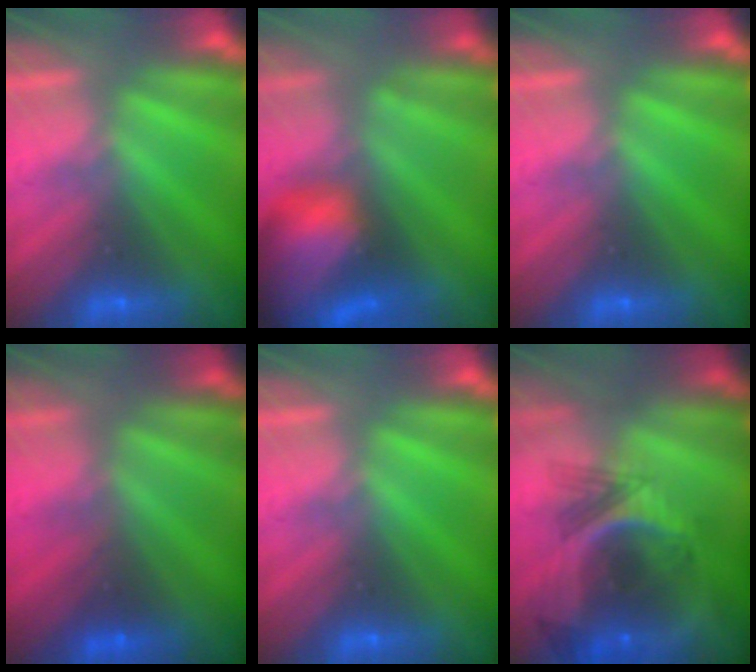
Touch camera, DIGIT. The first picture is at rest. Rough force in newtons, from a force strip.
{"total": 7.3}
{"total": 0.0}
{"total": 1.7}
{"total": 0.0}
{"total": 8.2}